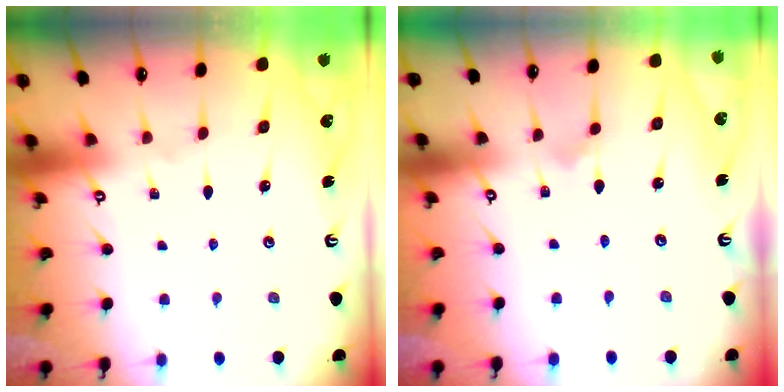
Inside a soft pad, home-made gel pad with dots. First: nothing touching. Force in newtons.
{"total": 0.7, "press": 0.7, "slide": 0.1}